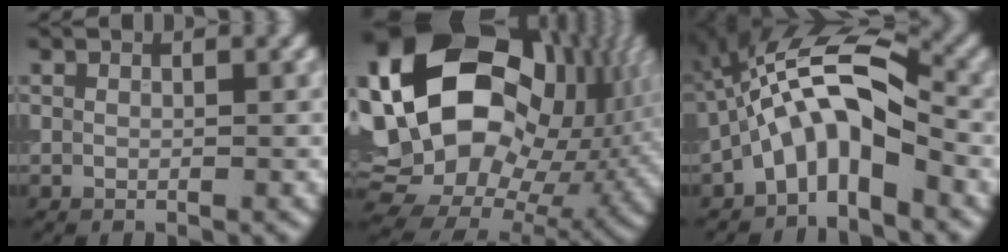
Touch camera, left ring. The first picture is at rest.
{"total": 23.1, "force": [4.4, 17.7, 14.1], "torque": [-0.251, 0.002, 0.071]}
{"total": 8.0, "force": [-2.8, 2.9, 6.9], "torque": [-0.131, 0.029, -0.060]}